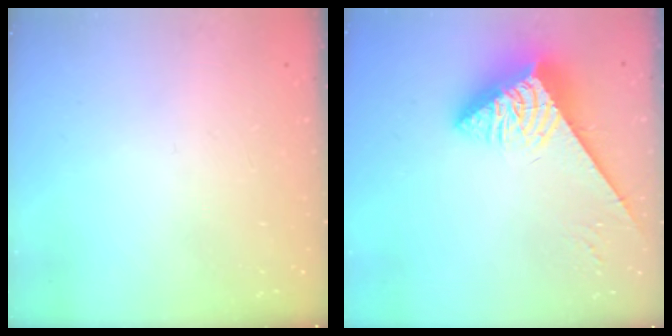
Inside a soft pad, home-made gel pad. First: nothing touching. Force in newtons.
{"total": 5.1, "press": 5.0, "slide": 0.8}